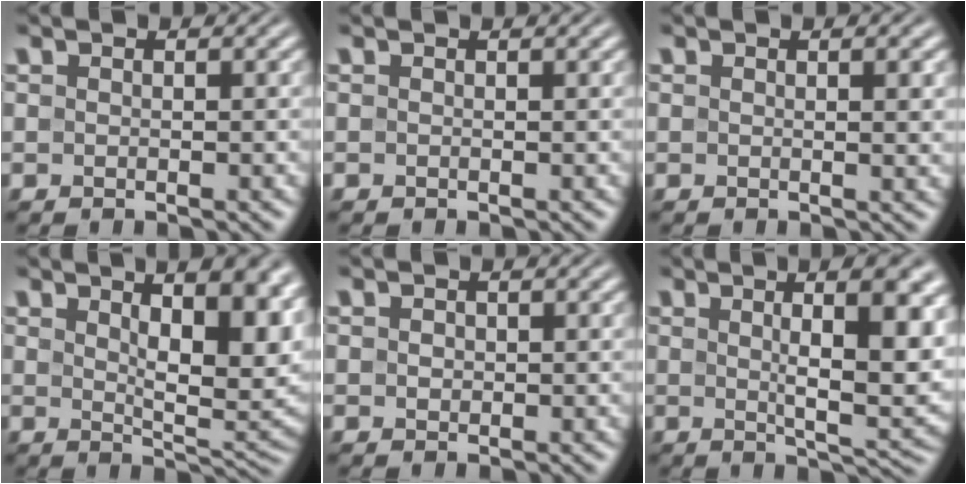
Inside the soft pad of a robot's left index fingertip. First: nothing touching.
{"total": 0.0}
{"total": 2.4, "force": [0.5, 0.6, 2.2], "torque": [-0.023, 0.002, 0.005]}
{"total": 11.0, "force": [3.7, 4.4, 9.3], "torque": [-0.109, 0.004, 0.052]}
{"total": 0.8, "force": [0.1, 0.7, 0.4], "torque": [-0.006, 0.000, 0.000]}
{"total": 11.4, "force": [2.5, 3.6, 10.5], "torque": [-0.120, 0.007, 0.027]}